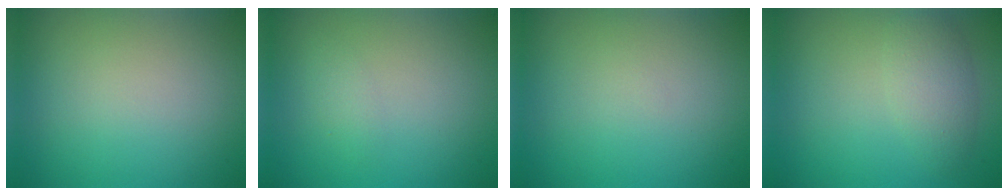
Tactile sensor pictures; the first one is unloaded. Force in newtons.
{"total": 1.0, "press": 1.0, "slide": 0.1}
{"total": 0.0}
{"total": 2.9, "press": 2.9, "slide": 0.1}